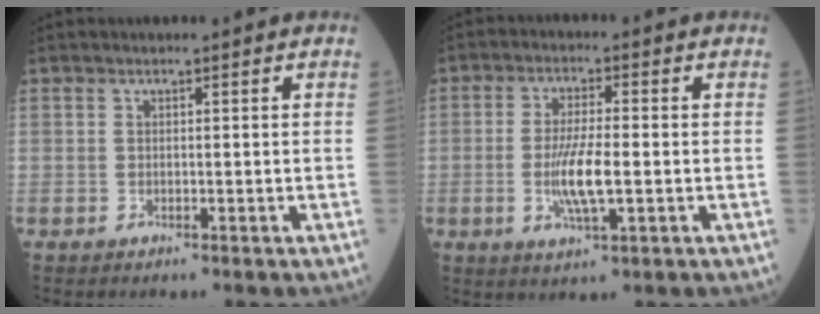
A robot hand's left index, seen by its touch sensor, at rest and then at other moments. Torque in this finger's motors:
{"motor_torque": [1.13, 0.31, 0.24, 0.06]}